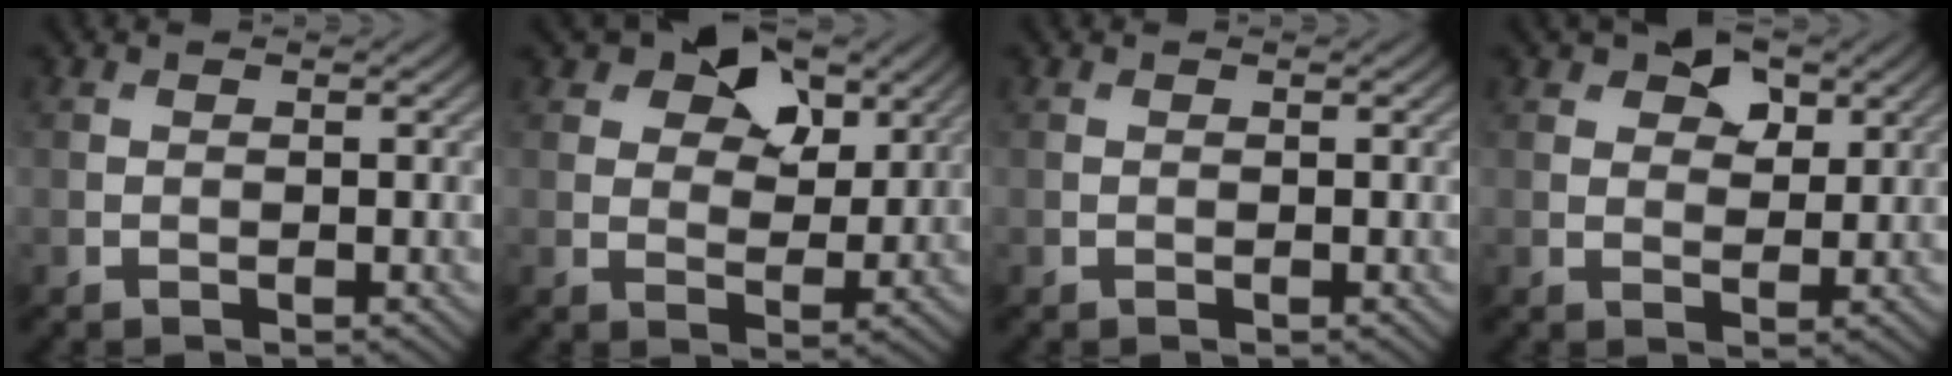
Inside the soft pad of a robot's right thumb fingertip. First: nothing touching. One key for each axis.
{"total": 8.7, "fx": 5.0, "fy": 5.1, "fz": 4.9, "tx": -0.074, "ty": -0.003, "tz": 0.075}
{"total": 0.0}
{"total": 5.0, "fx": 2.9, "fy": 2.9, "fz": 2.8, "tx": -0.038, "ty": -0.003, "tz": 0.048}